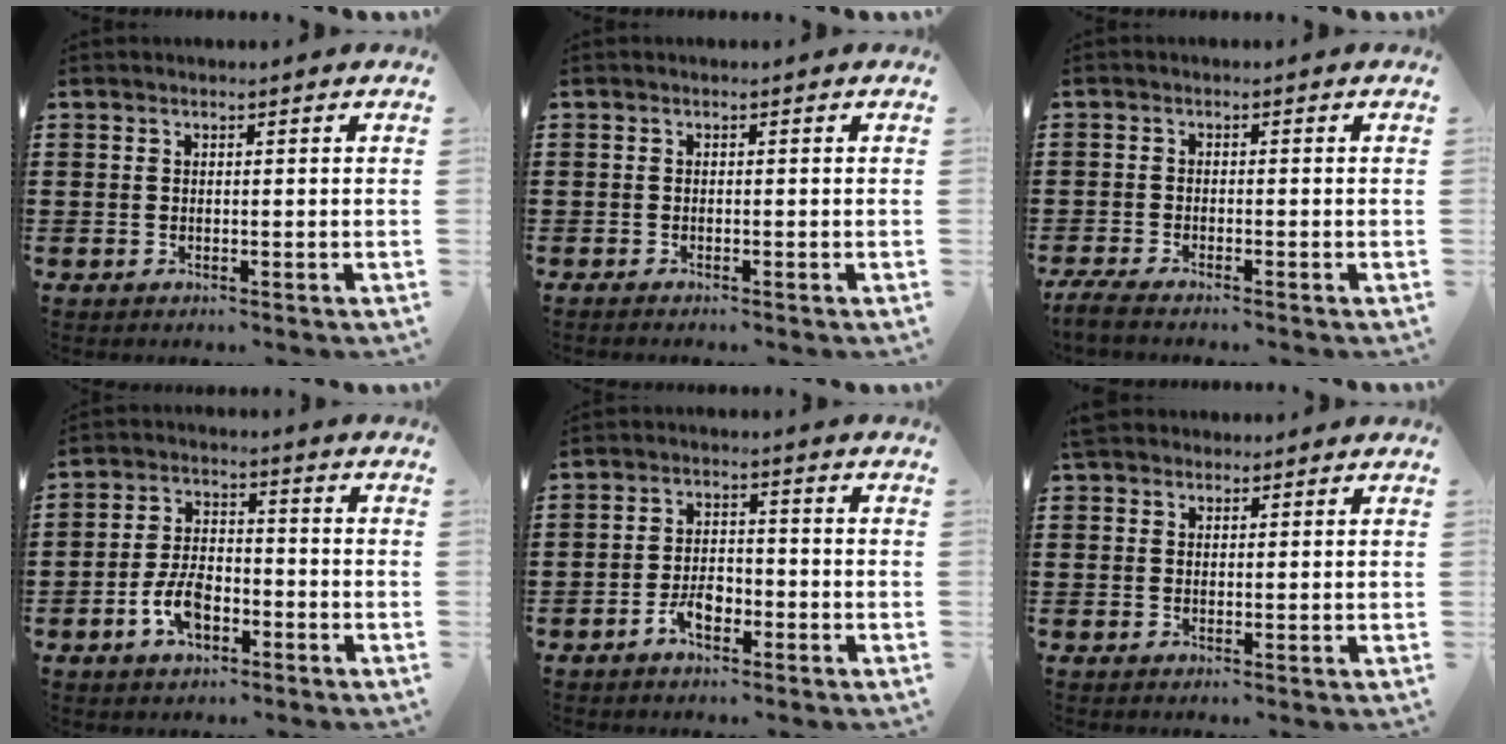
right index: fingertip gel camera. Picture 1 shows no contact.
{"total": 0.7, "force": [-0.6, -0.1, 0.1], "torque": [-0.003, -0.004, -0.012]}
{"total": 2.5, "force": [-2.4, -0.1, 0.7], "torque": [-0.027, -0.008, -0.052]}
{"total": 6.1, "force": [-2.9, 3.3, 4.2], "torque": [-0.100, 0.001, -0.057]}
{"total": 4.1, "force": [-2.4, 2.0, 2.6], "torque": [-0.059, 0.000, -0.048]}
{"total": 1.4, "force": [1.2, 0.8, 0.1], "torque": [0.002, -0.001, 0.022]}